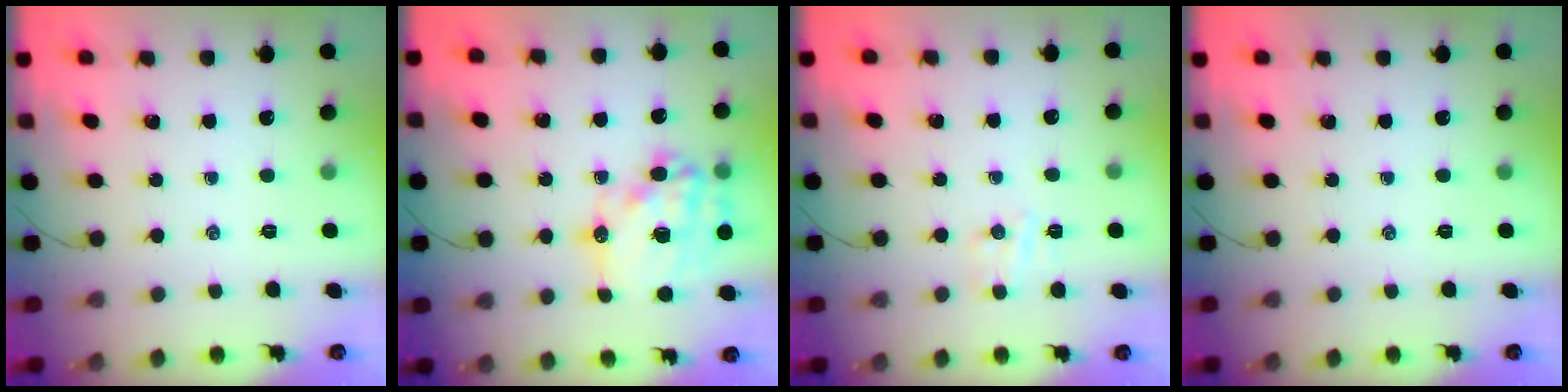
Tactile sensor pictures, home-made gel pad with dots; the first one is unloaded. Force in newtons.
{"total": 19.6, "press": 19.1, "slide": 4.3}
{"total": 4.0, "press": 3.9, "slide": 0.8}
{"total": 0.0}